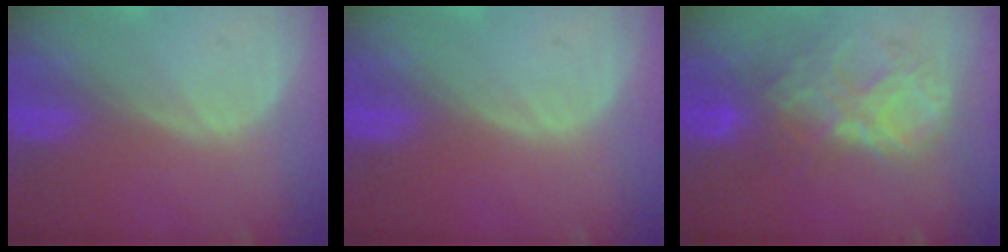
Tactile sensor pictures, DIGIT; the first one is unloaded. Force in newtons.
{"total": 0.0}
{"total": 9.2, "press": 7.8, "slide": 4.9}